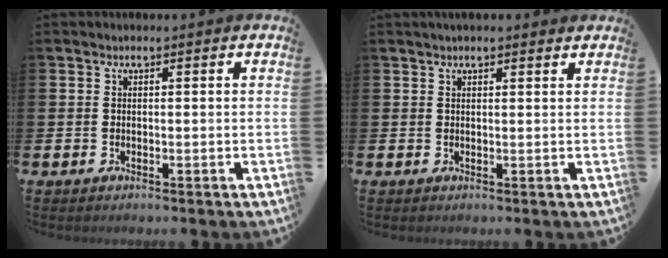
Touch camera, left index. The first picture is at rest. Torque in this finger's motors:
{"motor_torque": [0.99, -1.15, 0.25, 0.14]}